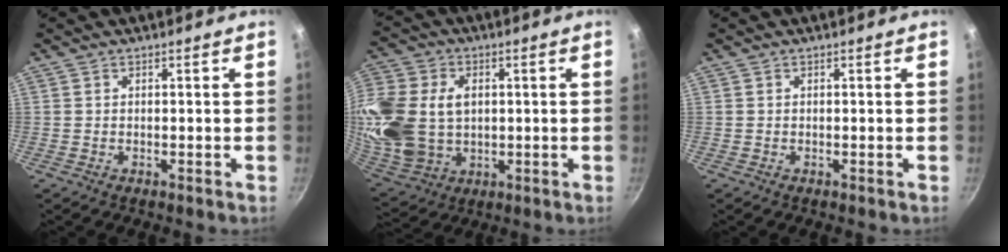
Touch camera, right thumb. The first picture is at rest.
{"total": 21.8, "force": [2.1, 16.2, 14.5], "torque": [-0.331, 0.008, 0.051]}
{"total": 0.0}